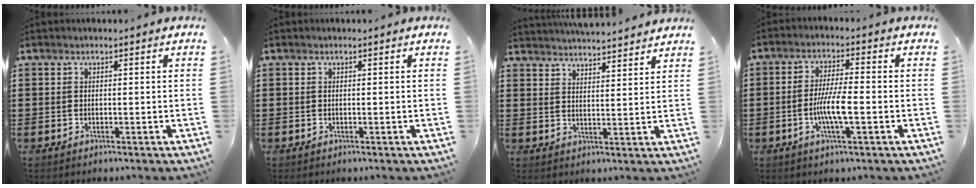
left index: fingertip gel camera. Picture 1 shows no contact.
{"total": 0.0}
{"total": 3.7, "force": [3.7, -0.3, -0.1], "torque": [-0.012, -0.021, 0.067]}
{"total": 6.3, "force": [-1.5, 1.0, 6.1], "torque": [-0.116, -0.001, -0.032]}